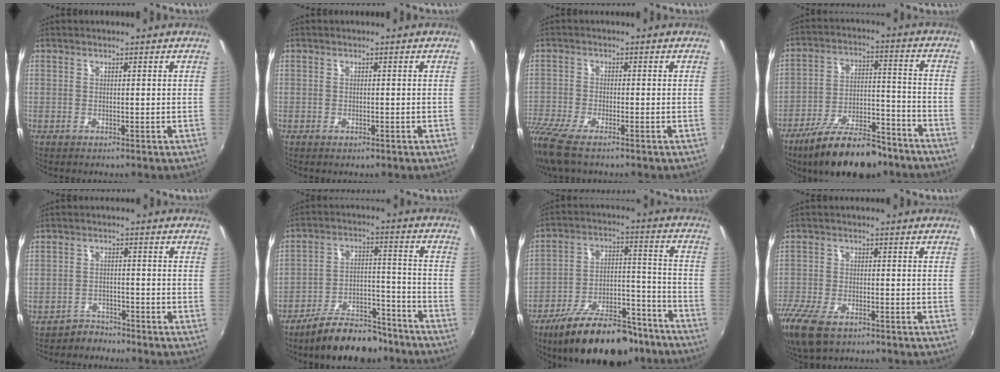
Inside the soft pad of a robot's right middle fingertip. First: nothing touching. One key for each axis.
{"total": 0.6, "fx": -0.4, "fy": 0.3, "fz": 0.3, "tx": -0.005, "ty": -0.002, "tz": -0.007}
{"total": 9.4, "fx": -6.9, "fy": 2.4, "fz": 5.9, "tx": -0.146, "ty": -0.042, "tz": -0.134}
{"total": 17.7, "fx": -13.3, "fy": 6.7, "fz": 9.5, "tx": -0.169, "ty": 0.004, "tz": -0.200}
{"total": 3.1, "fx": -2.7, "fy": 1.3, "fz": -0.6, "tx": 0.008, "ty": 0.011, "tz": -0.048}
{"total": 13.4, "fx": -10.8, "fy": 5.5, "fz": 5.7, "tx": -0.101, "ty": 0.030, "tz": -0.154}
{"total": 21.4, "fx": -15.9, "fy": 8.9, "fz": 11.1, "tx": -0.192, "ty": 0.016, "tz": -0.228}
{"total": 13.3, "fx": -8.6, "fy": 6.3, "fz": 7.9, "tx": -0.204, "ty": -0.046, "tz": -0.159}